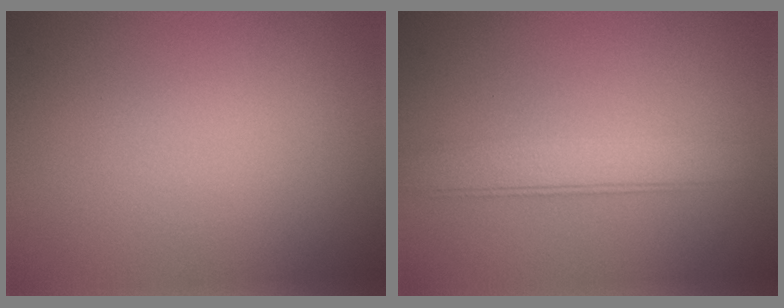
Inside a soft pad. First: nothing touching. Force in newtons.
{"total": 3.8, "press": 3.8, "slide": 0.2}